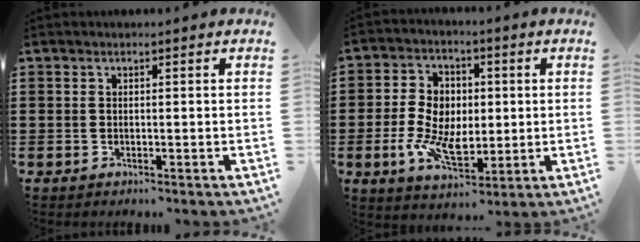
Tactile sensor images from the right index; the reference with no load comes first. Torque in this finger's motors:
{"motor_torque": [2.14, 0.00, 0.91, 0.21]}